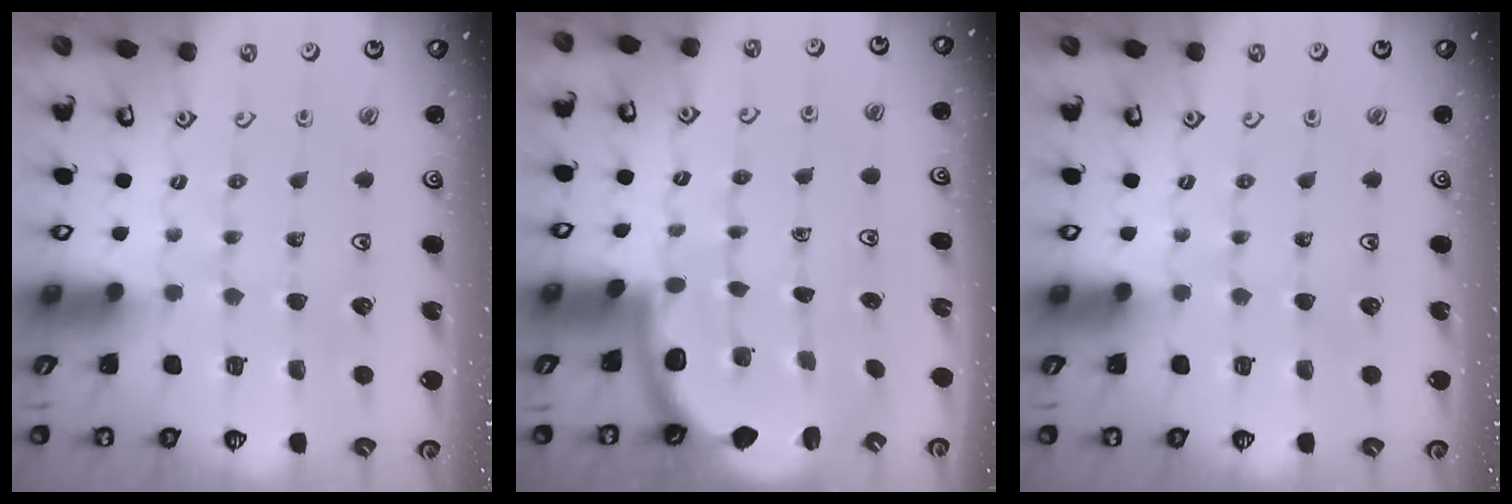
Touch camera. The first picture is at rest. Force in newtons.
{"total": 2.6, "press": 2.5, "slide": 0.7}
{"total": 0.0}